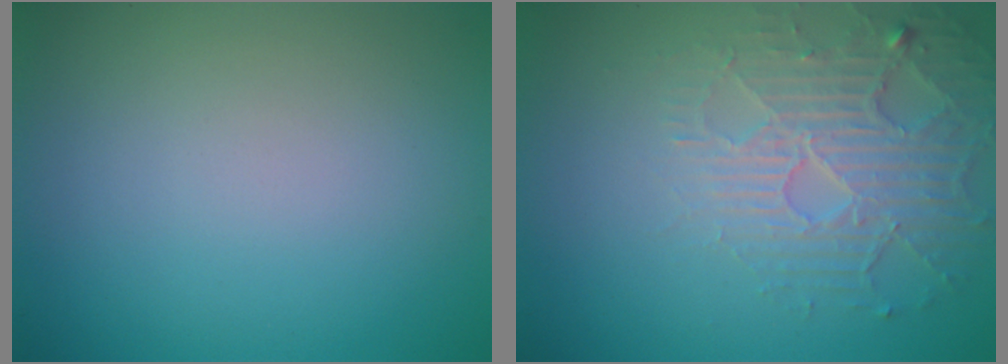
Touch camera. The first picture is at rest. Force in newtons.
{"total": 5.0, "press": 3.4, "slide": 3.6}